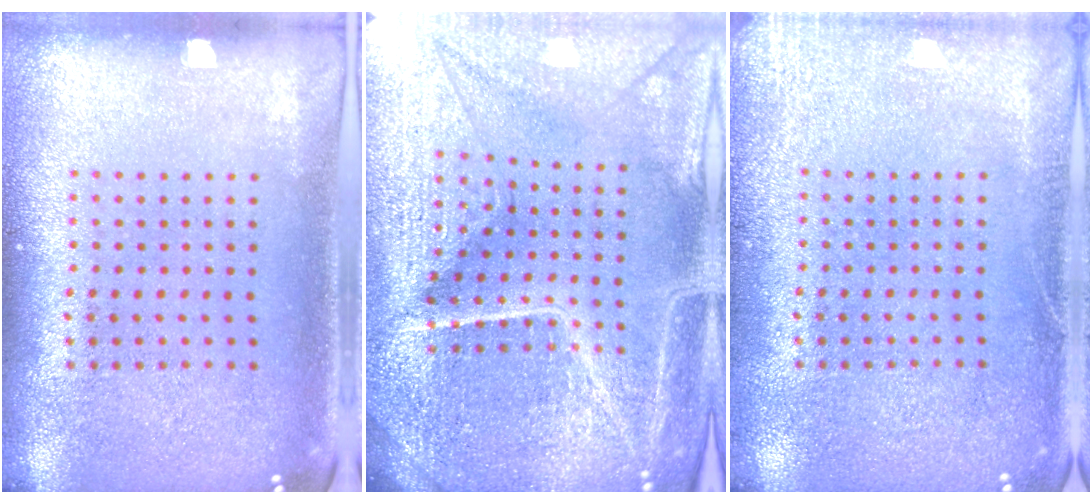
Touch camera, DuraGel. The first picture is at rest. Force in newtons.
{"total": 5.6, "press": 5.1, "slide": 2.2}
{"total": 2.3, "press": 2.3, "slide": 0.4}